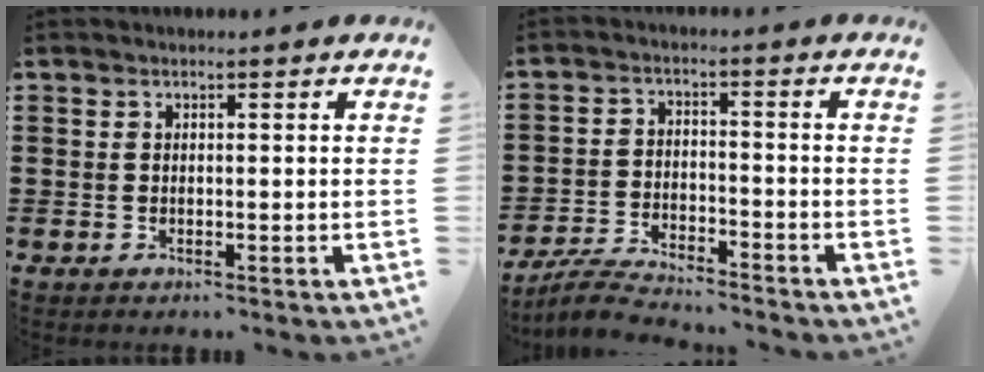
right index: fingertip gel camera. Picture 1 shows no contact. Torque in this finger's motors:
{"motor_torque": [0.02, 0.03, -0.03, -0.08]}